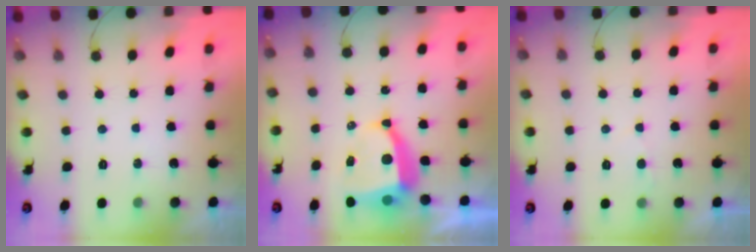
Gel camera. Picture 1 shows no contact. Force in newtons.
{"total": 8.1, "press": 8.1, "slide": 1.0}
{"total": 2.1, "press": 2.1, "slide": 0.2}